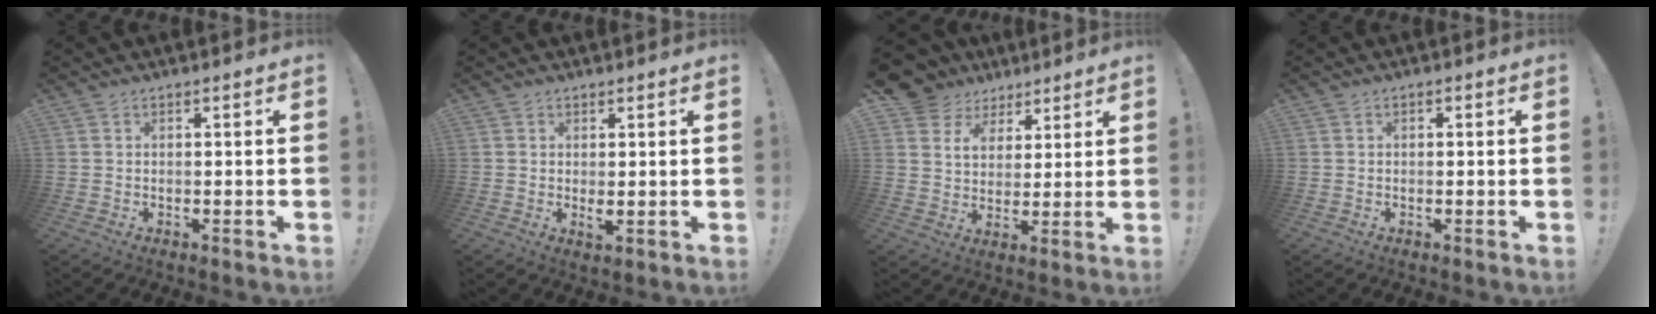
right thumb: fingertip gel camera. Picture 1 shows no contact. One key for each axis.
{"total": 1.6, "fx": 0.4, "fy": 0.9, "fz": 1.3, "tx": -0.011, "ty": -0.006, "tz": 0.007}
{"total": 8.7, "fx": 5.1, "fy": 6.8, "fz": 1.8, "tx": -0.034, "ty": -0.039, "tz": 0.103}
{"total": 0.6, "fx": -0.5, "fy": 0.4, "fz": 0.2, "tx": -0.006, "ty": 0.005, "tz": -0.008}